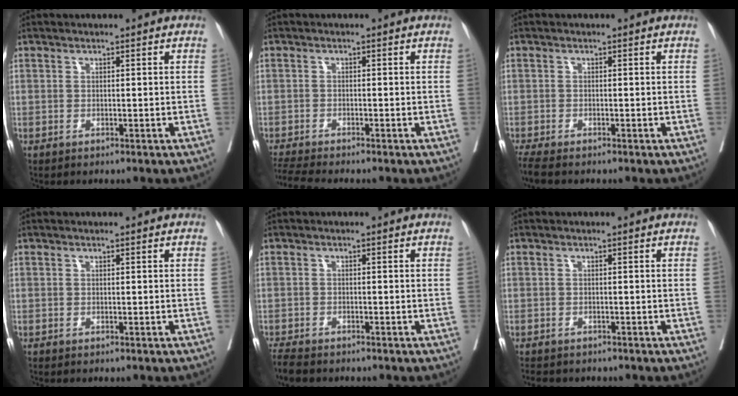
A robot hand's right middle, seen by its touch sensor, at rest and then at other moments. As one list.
[{"total": 4.3, "force": [-4.0, -0.8, 1.3], "torque": [-0.025, -0.017, -0.072]}, {"total": 3.3, "force": [-2.9, 0.4, 1.6], "torque": [-0.032, -0.010, -0.050]}, {"total": 0.0}, {"total": 4.3, "force": [-3.8, 1.2, 1.6], "torque": [-0.030, -0.011, -0.064]}, {"total": 5.2, "force": [-4.4, 2.1, 1.8], "torque": [-0.029, -0.004, -0.056]}]